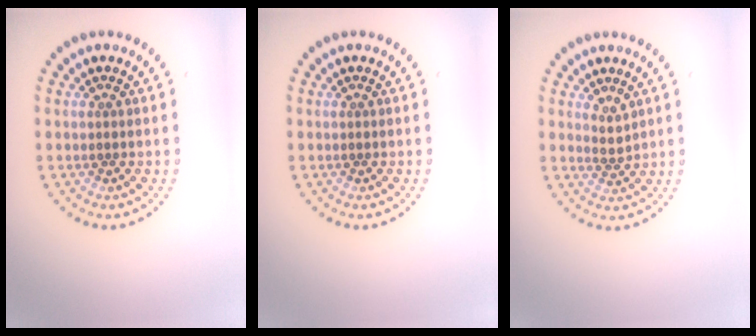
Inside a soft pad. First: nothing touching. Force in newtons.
{"total": 0.0}
{"total": 1.3, "press": 1.0, "slide": 0.9}